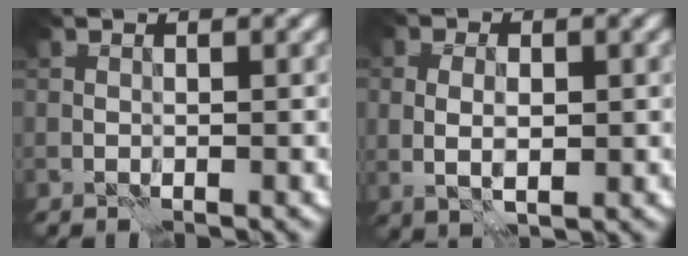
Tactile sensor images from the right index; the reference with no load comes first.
{"total": 3.1, "force": [0.0, 1.9, 2.4], "torque": [-0.040, -0.002, 0.008]}